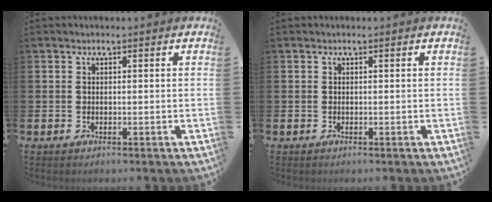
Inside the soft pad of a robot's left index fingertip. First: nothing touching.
{"total": 0.0}